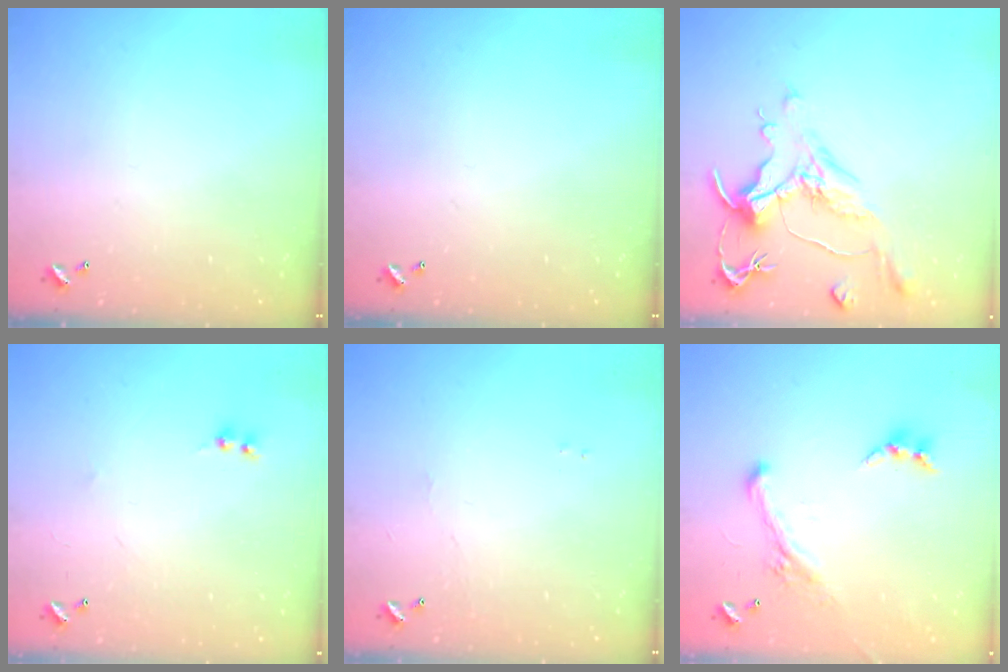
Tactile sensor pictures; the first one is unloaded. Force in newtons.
{"total": 0.0}
{"total": 1.1, "press": 0.2, "slide": 1.1}
{"total": 2.0, "press": 2.0, "slide": 0.5}
{"total": 1.2, "press": 1.1, "slide": 0.3}
{"total": 1.9, "press": 1.3, "slide": 1.4}